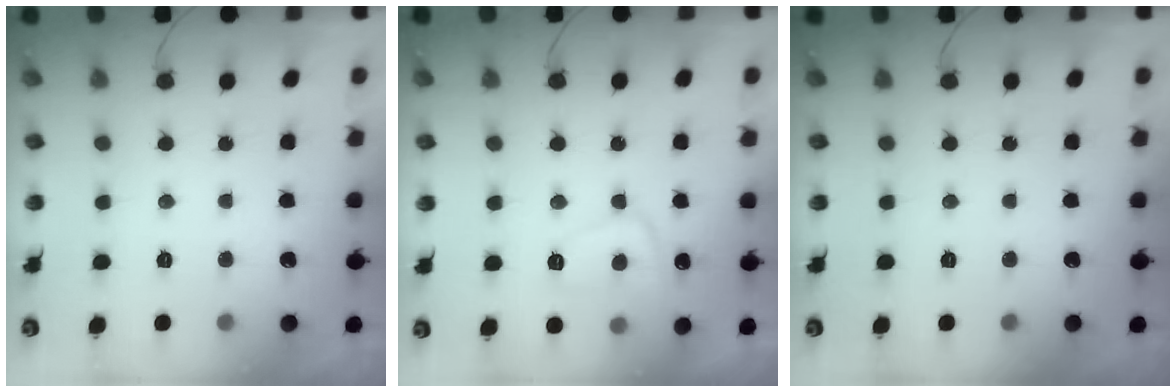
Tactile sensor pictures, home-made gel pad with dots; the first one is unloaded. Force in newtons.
{"total": 8.2, "press": 8.2, "slide": 0.8}
{"total": 0.0}